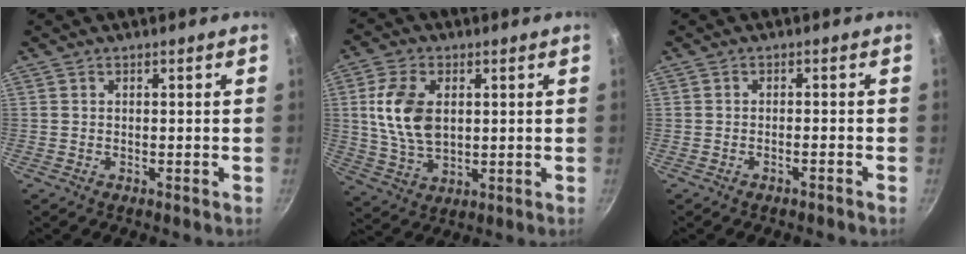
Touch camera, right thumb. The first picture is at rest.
{"total": 11.7, "force": [2.0, 7.3, 8.9], "torque": [-0.160, -0.011, 0.043]}
{"total": 1.1, "force": [-0.9, -0.1, 0.5], "torque": [-0.017, 0.010, -0.013]}